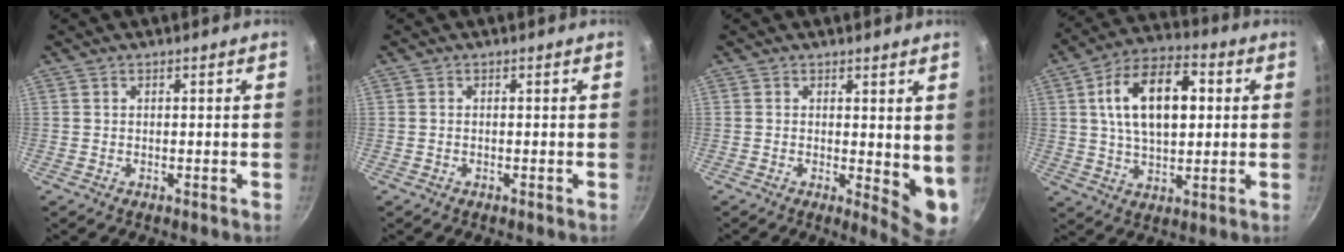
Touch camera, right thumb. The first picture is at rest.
{"total": 0.0}
{"total": 6.9, "force": [0.9, 2.8, 6.2], "torque": [-0.074, -0.025, 0.012]}
{"total": 16.6, "force": [3.1, 9.4, 13.3], "torque": [-0.200, 0.012, 0.045]}